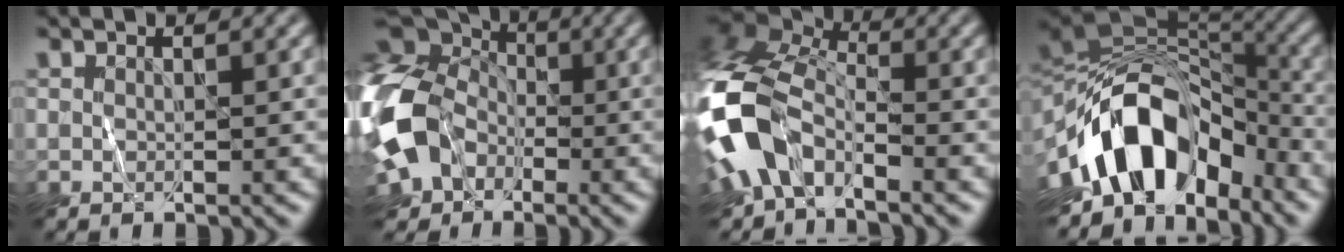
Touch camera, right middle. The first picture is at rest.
{"total": 13.8, "force": [-3.6, 11.3, 7.0], "torque": [-0.162, -0.026, -0.089]}
{"total": 9.0, "force": [-3.9, 5.2, 6.3], "torque": [-0.135, 0.004, -0.095]}
{"total": 13.2, "force": [-6.2, 7.9, 8.6], "torque": [-0.139, 0.013, -0.112]}